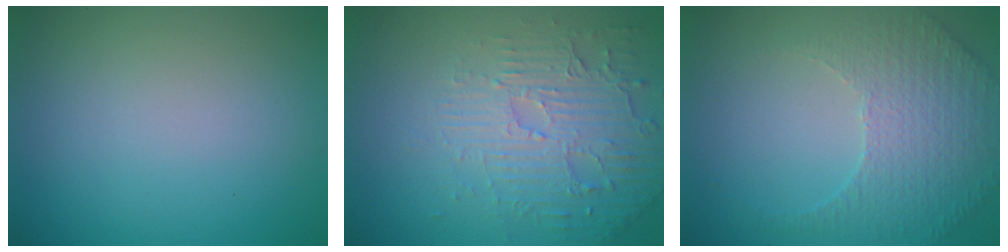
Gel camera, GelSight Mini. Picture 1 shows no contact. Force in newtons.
{"total": 5.9, "press": 3.7, "slide": 4.5}
{"total": 5.2, "press": 3.6, "slide": 3.8}